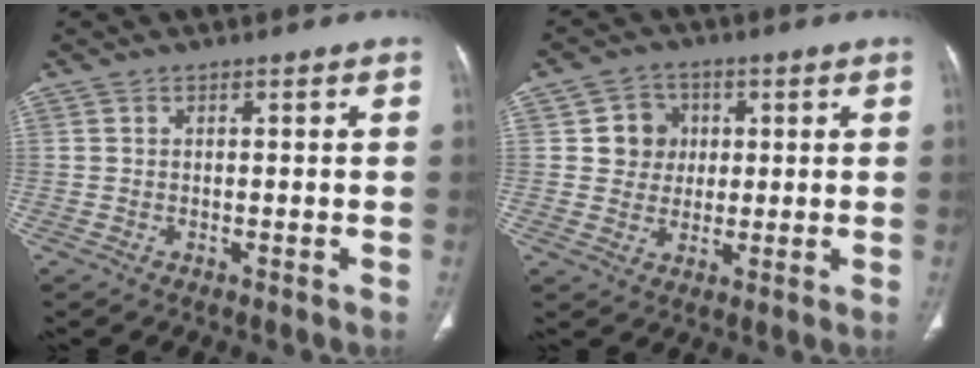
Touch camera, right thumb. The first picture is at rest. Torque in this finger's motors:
{"motor_torque": [0.05, 0.91, 0.34, -0.24, -0.04]}